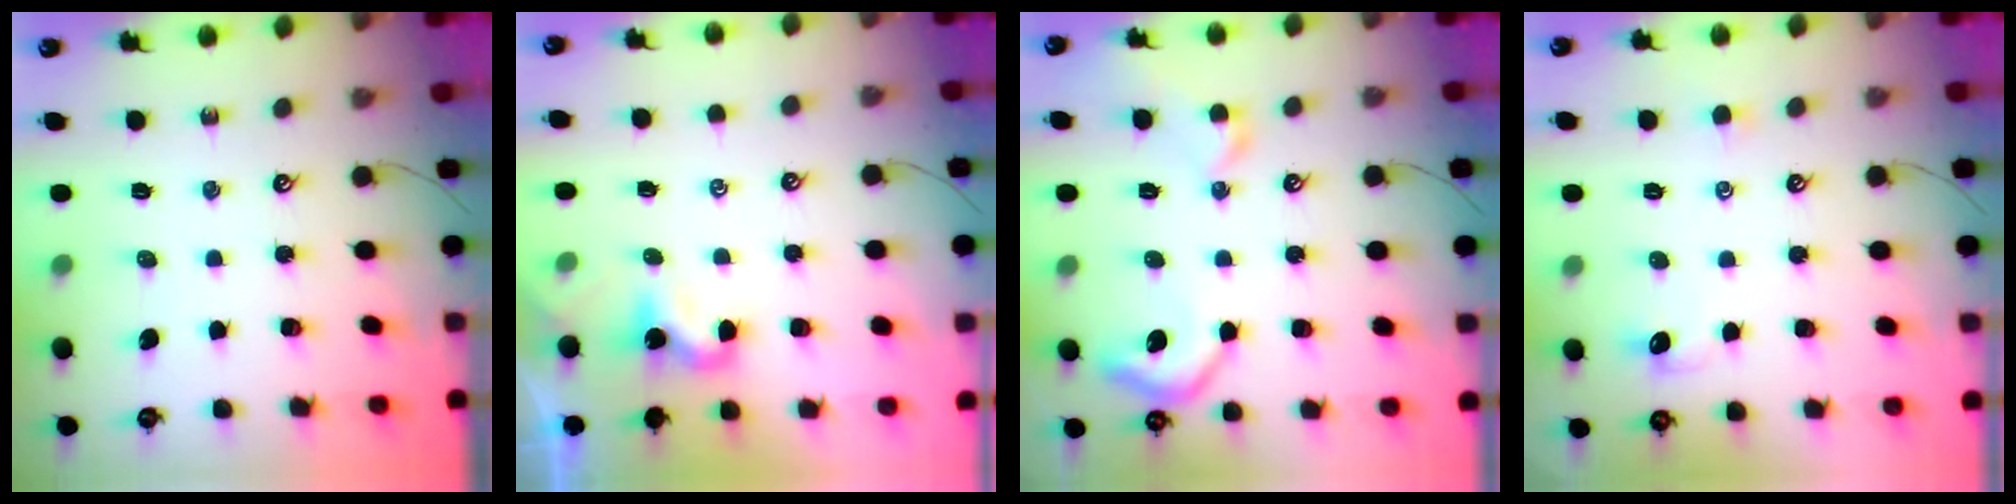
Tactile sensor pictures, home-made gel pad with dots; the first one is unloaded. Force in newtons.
{"total": 1.1, "press": 1.1, "slide": 0.3}
{"total": 8.8, "press": 8.7, "slide": 1.1}
{"total": 1.2, "press": 0.9, "slide": 0.7}